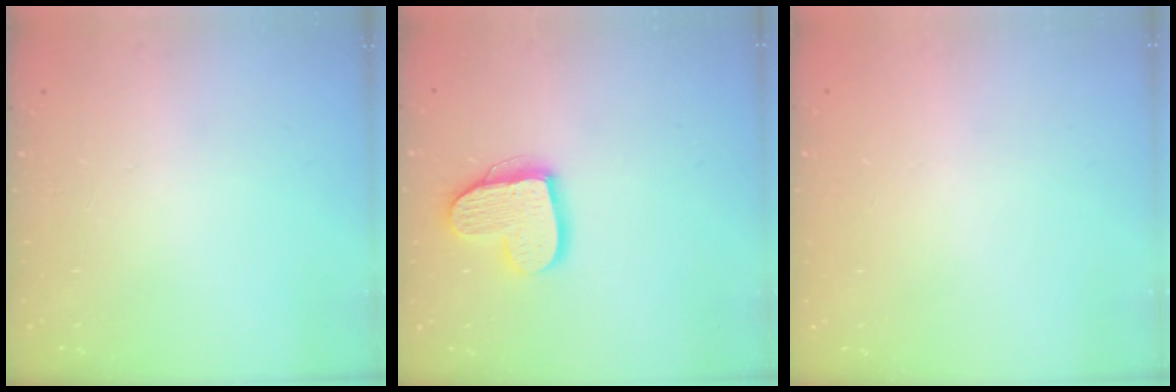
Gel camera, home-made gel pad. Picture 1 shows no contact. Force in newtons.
{"total": 14.8, "press": 14.7, "slide": 1.3}
{"total": 0.0}